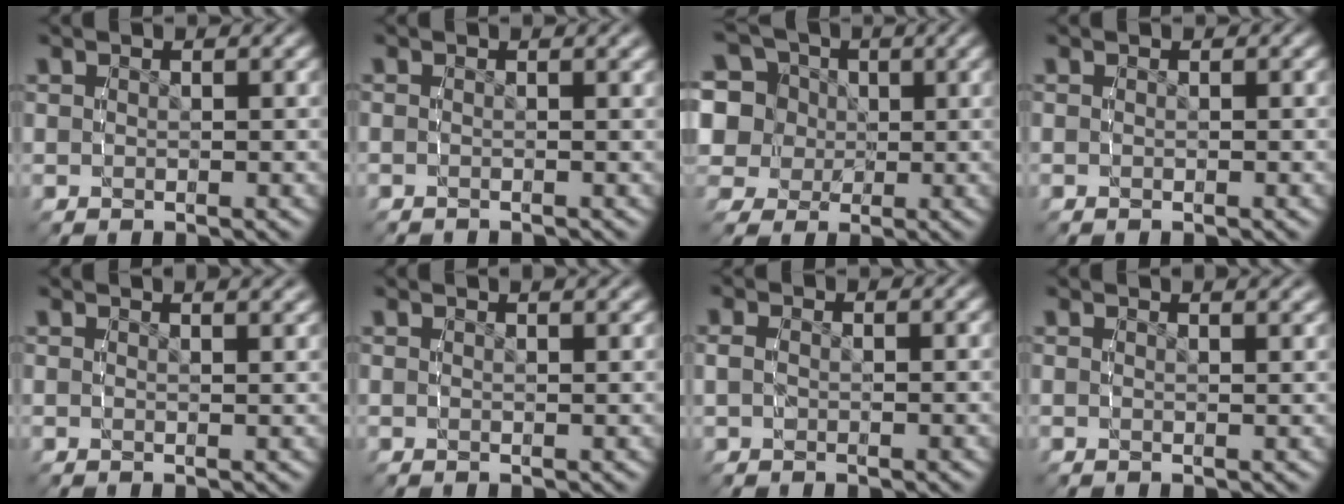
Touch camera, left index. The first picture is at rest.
{"total": 0.8, "force": [-0.6, -0.4, 0.0], "torque": [-0.004, -0.002, -0.012]}
{"total": 12.3, "force": [0.6, 11.2, 5.0], "torque": [-0.129, -0.036, 0.003]}
{"total": 0.0}
{"total": 1.7, "force": [1.6, -0.2, 0.6], "torque": [-0.001, 0.004, 0.020]}
{"total": 1.2, "force": [1.1, -0.3, 0.3], "torque": [0.002, 0.003, 0.015]}
{"total": 1.3, "force": [-0.7, 0.9, 0.6], "torque": [-0.025, -0.010, -0.010]}
{"total": 1.4, "force": [1.3, -0.2, 0.4], "torque": [0.003, 0.003, 0.016]}